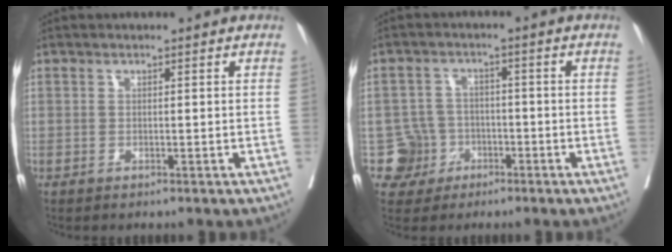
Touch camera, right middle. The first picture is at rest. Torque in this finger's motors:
{"motor_torque": [0.10, -0.05, -0.08, -0.05]}